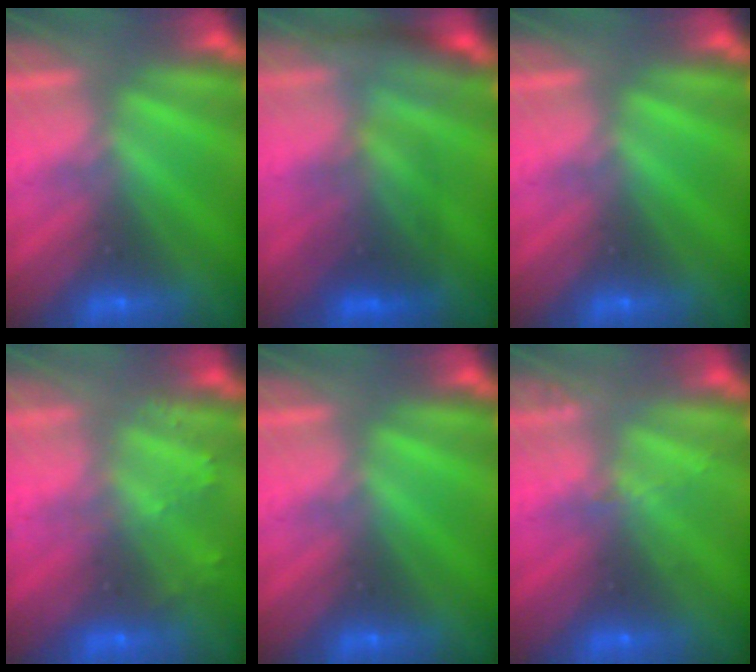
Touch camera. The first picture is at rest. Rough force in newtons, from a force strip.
{"total": 2.7}
{"total": 0.0}
{"total": 2.2}
{"total": 0.0}
{"total": 2.0}